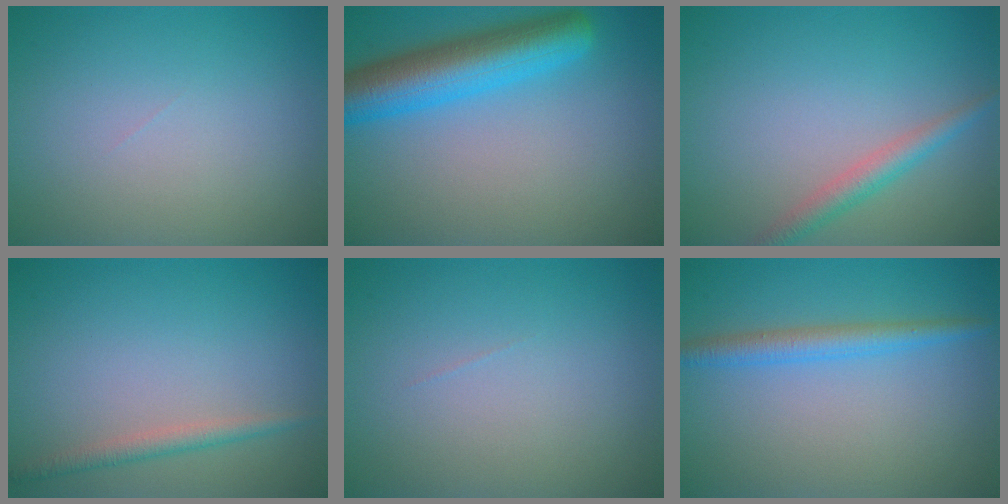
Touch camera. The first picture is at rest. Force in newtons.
{"total": 7.3, "press": 7.3, "slide": 0.2}
{"total": 2.4, "press": 2.4, "slide": 0.1}
{"total": 1.7, "press": 1.7, "slide": 0.1}
{"total": 0.0}
{"total": 2.6, "press": 2.6, "slide": 0.1}